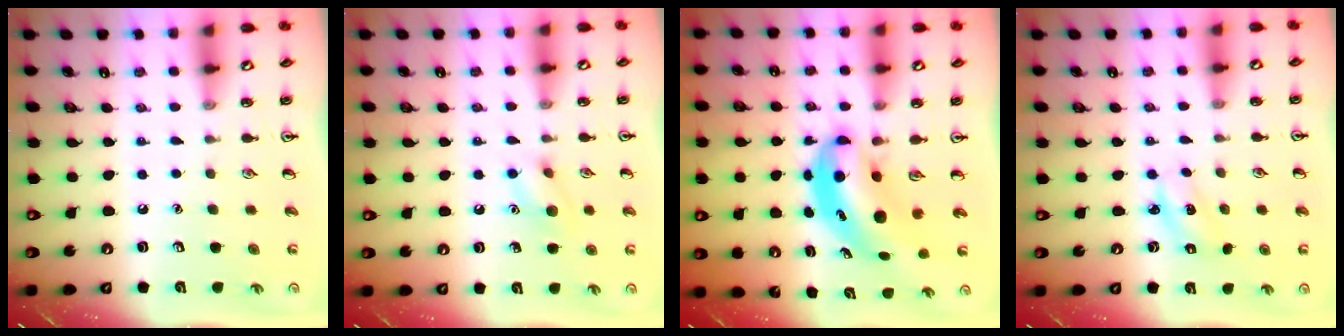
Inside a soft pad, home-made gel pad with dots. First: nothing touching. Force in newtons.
{"total": 8.1, "press": 8.0, "slide": 1.2}
{"total": 7.1, "press": 6.9, "slide": 1.8}
{"total": 2.2, "press": 2.1, "slide": 0.5}